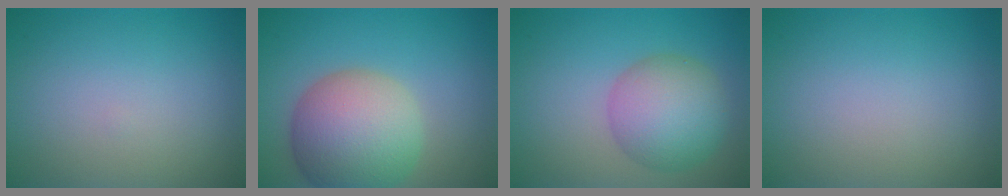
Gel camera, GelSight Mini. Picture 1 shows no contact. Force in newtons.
{"total": 9.3, "press": 9.3, "slide": 0.6}
{"total": 6.3, "press": 6.3, "slide": 0.1}
{"total": 0.0}